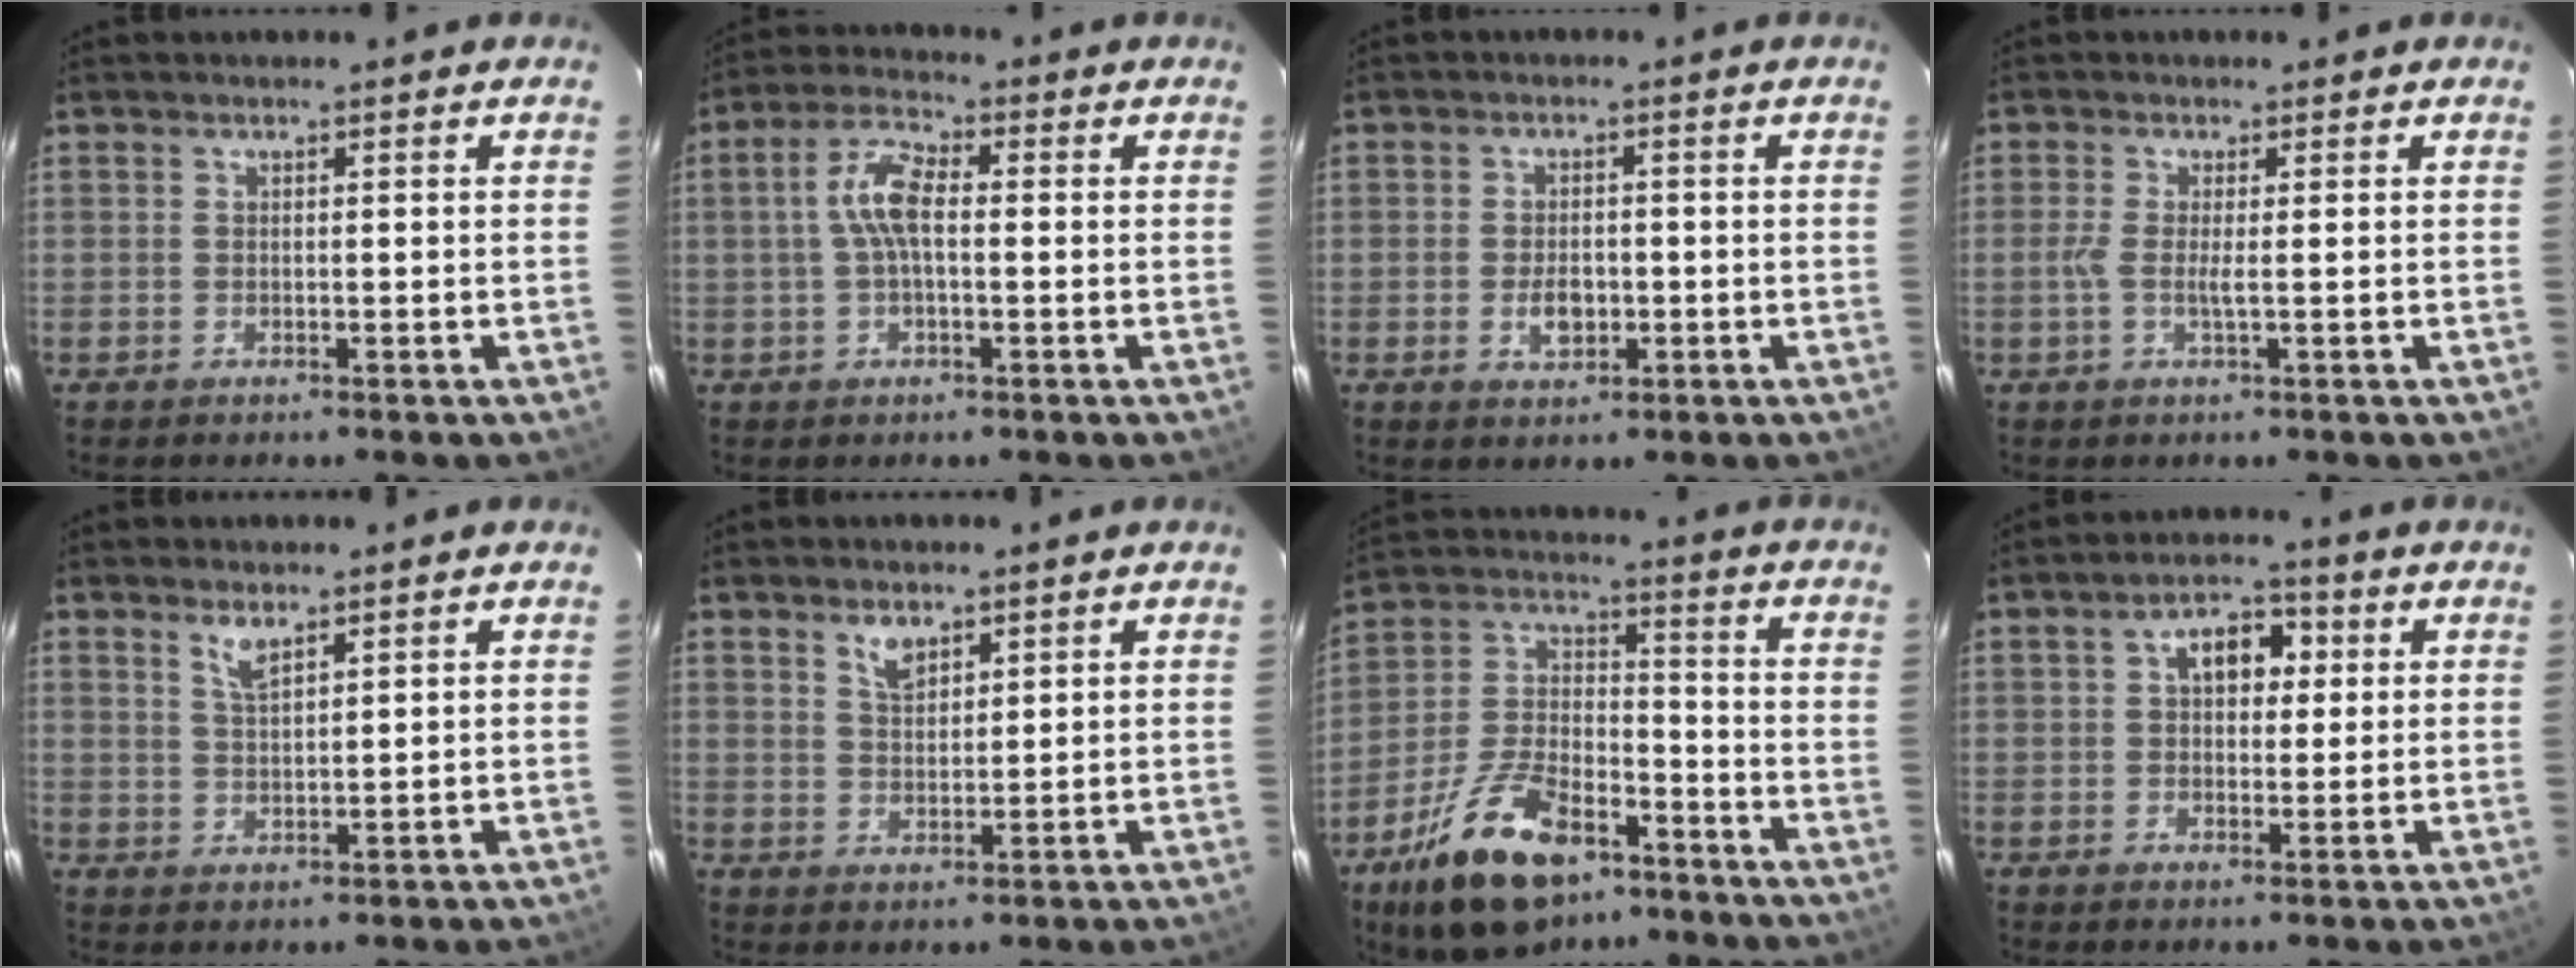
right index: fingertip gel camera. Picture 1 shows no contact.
{"total": 6.6, "force": [0.0, 2.7, 6.0], "torque": [-0.125, 0.017, -0.001]}
{"total": 4.2, "force": [-1.1, 2.7, 3.1], "torque": [-0.058, -0.001, -0.016]}
{"total": 2.6, "force": [-0.4, 0.0, 2.6], "torque": [-0.059, -0.002, -0.013]}
{"total": 3.0, "force": [2.2, 0.8, 1.9], "torque": [-0.036, -0.001, 0.042]}
{"total": 3.5, "force": [2.4, 1.7, 1.9], "torque": [-0.032, 0.003, 0.045]}
{"total": 18.9, "force": [-11.6, 9.1, 11.9], "torque": [-0.241, 0.001, -0.197]}
{"total": 6.2, "force": [1.6, 4.1, 4.3], "torque": [-0.066, 0.025, 0.027]}